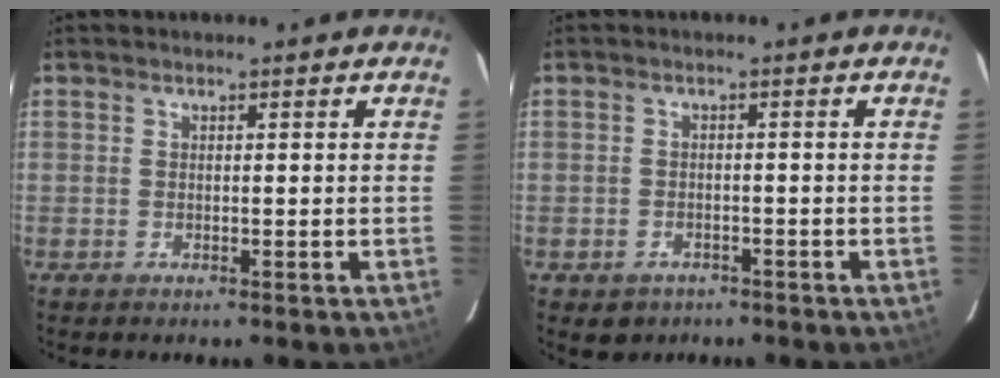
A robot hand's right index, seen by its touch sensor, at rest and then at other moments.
{"total": 3.8, "force": [-2.3, 2.8, 0.8], "torque": [-0.023, 0.000, -0.030]}